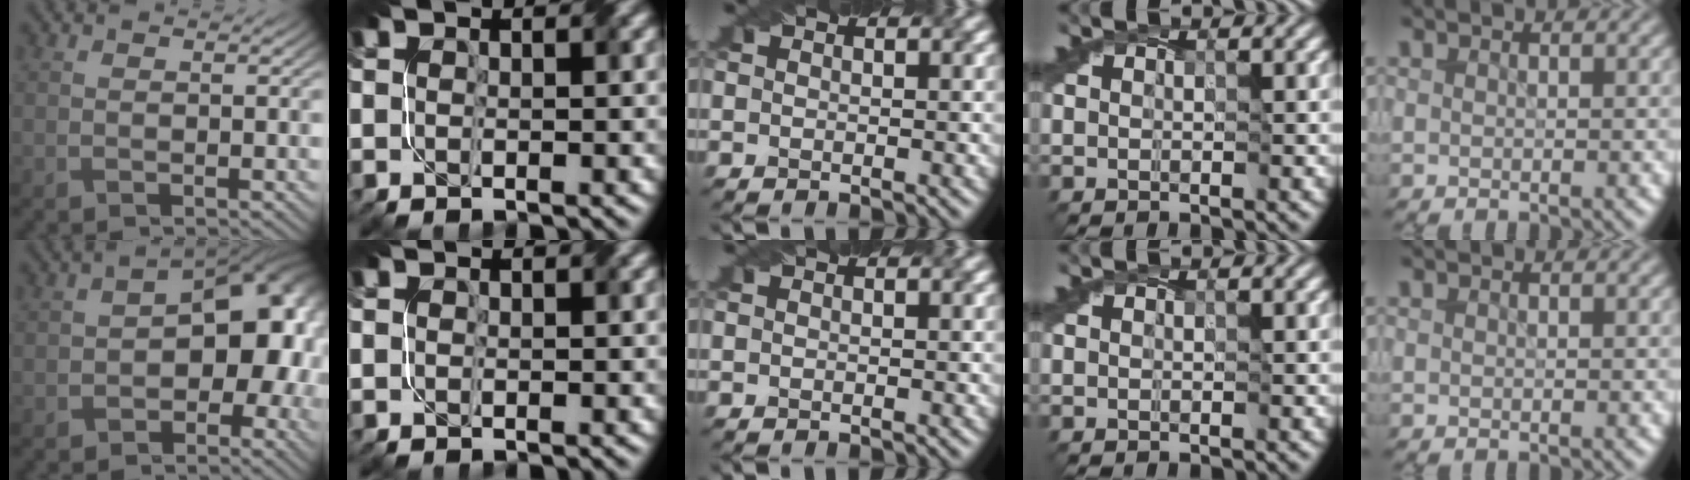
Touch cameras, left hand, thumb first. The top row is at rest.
{"thumb": {"total": 10.0, "force": [-1.4, 6.4, 7.6], "torque": [-0.086, -0.007, -0.028]}, "index": {"total": 0.5, "force": [0.1, 0.5, 0.1], "torque": [0.000, -0.004, 0.002]}}